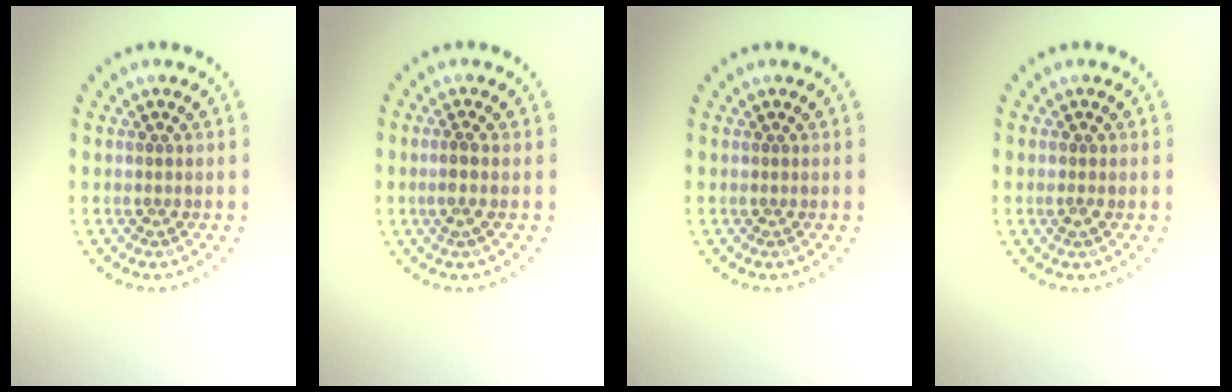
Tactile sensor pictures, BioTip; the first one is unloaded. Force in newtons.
{"total": 1.1, "press": 0.8, "slide": 0.8}
{"total": 0.0}
{"total": 0.8, "press": 0.8, "slide": 0.1}